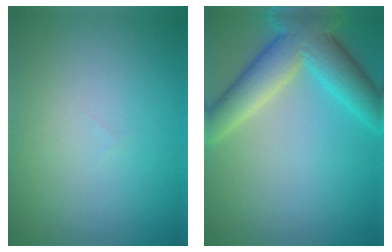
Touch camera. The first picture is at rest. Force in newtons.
{"total": 7.9, "press": 7.9, "slide": 0.5}